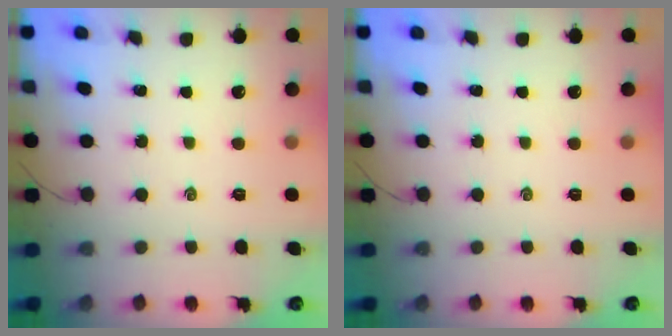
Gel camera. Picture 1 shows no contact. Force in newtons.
{"total": 0.0}